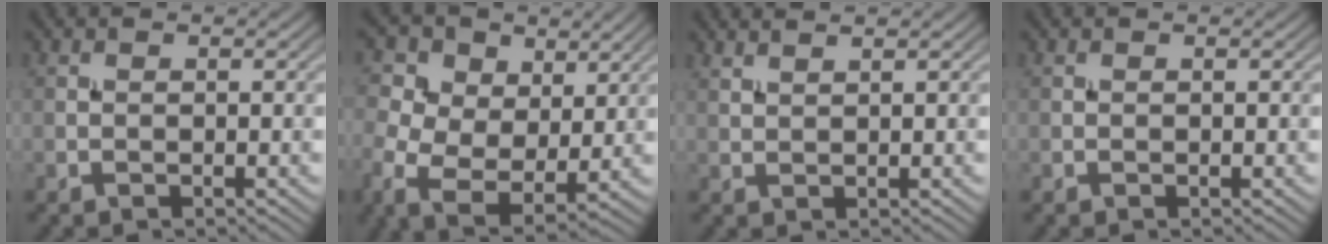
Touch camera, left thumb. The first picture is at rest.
{"total": 9.8, "force": [2.0, 7.1, 6.4], "torque": [-0.169, 0.000, 0.034]}
{"total": 1.8, "force": [1.6, 0.3, 0.9], "torque": [-0.017, 0.004, 0.024]}
{"total": 0.0}